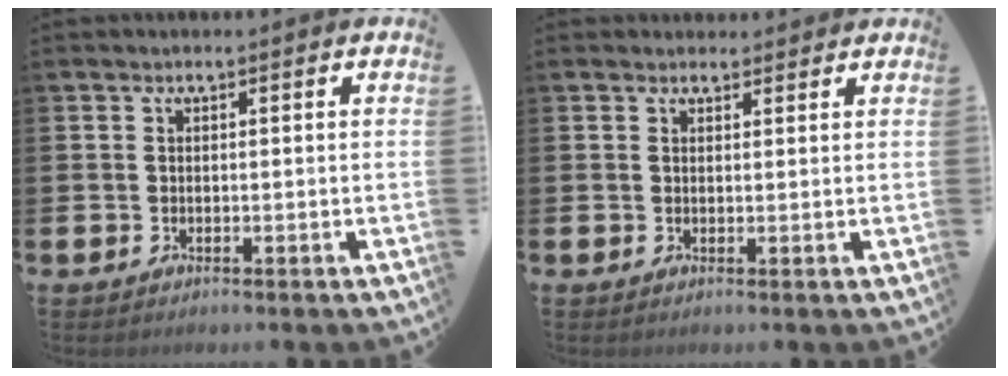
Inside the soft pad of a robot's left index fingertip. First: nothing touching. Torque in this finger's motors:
{"motor_torque": [0.95, -1.00, 0.28, 0.01]}